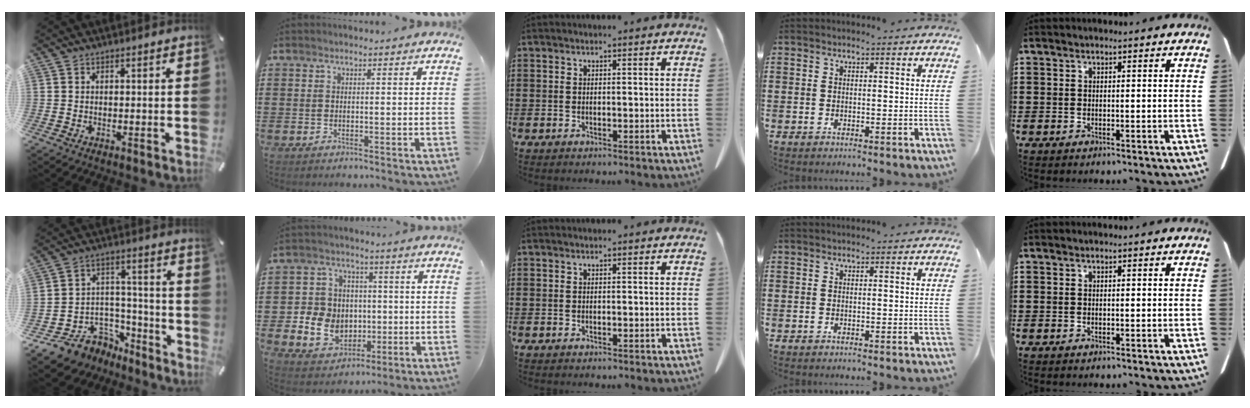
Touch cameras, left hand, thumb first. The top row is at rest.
{"thumb": {"total": 11.8, "force": [-7.1, 8.8, 3.1], "torque": [-0.057, 0.044, -0.117]}, "index": {"total": 7.9, "force": [-0.5, 7.6, 2.1], "torque": [-0.073, 0.014, -0.003]}}